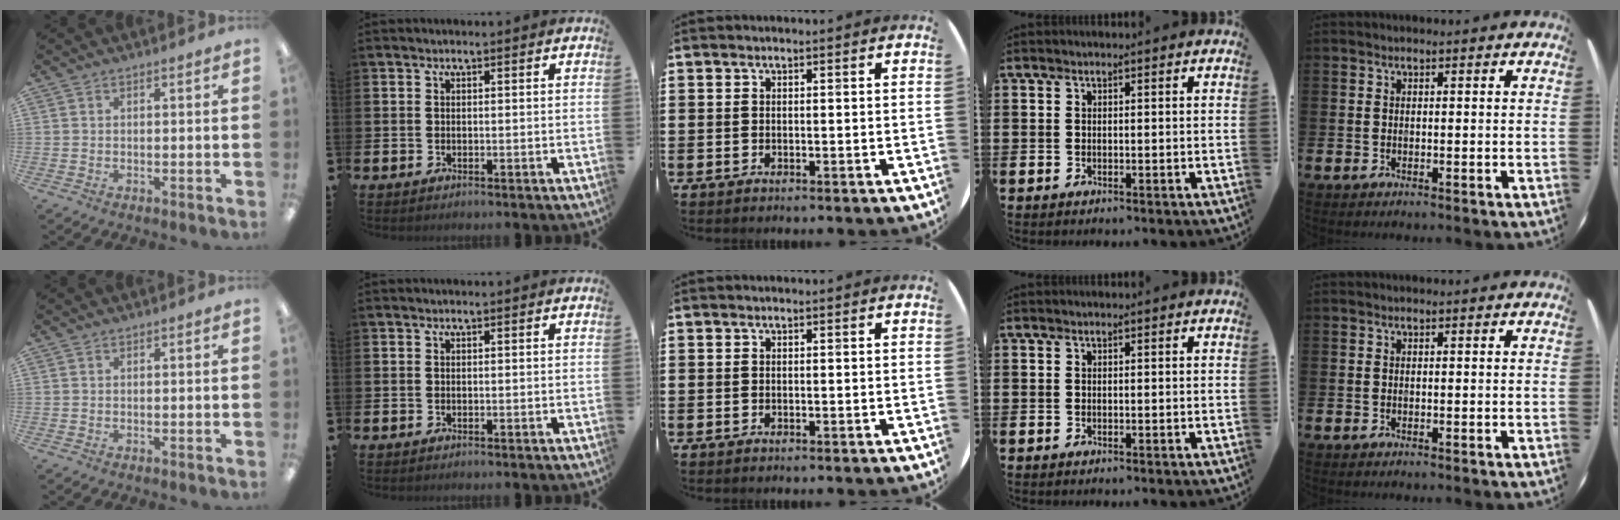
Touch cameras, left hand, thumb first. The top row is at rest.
{}